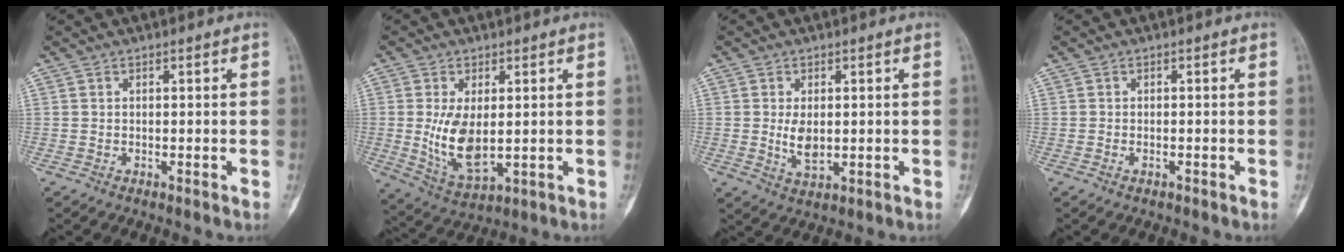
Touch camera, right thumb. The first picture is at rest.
{"total": 9.5, "force": [0.3, 4.8, 8.2], "torque": [-0.149, -0.017, 0.022]}
{"total": 4.4, "force": [0.2, 2.4, 3.7], "torque": [-0.064, -0.010, 0.009]}
{"total": 0.5, "force": [-0.3, 0.4, 0.2], "torque": [-0.009, 0.007, -0.003]}